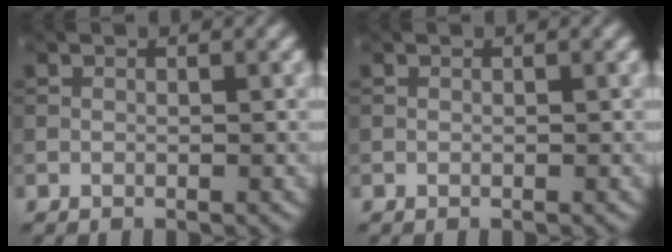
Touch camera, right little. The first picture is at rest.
{"total": 0.0}